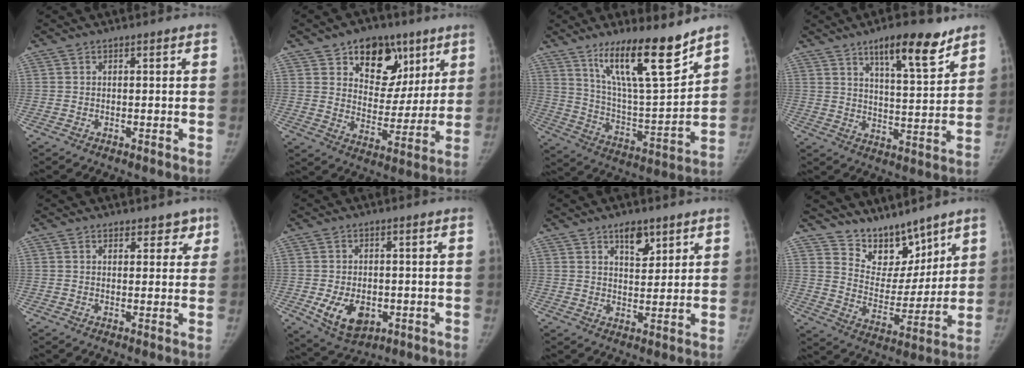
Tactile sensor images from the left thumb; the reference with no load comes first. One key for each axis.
{"total": 14.7, "fx": 8.1, "fy": 10.0, "fz": 7.1, "tx": -0.051, "ty": -0.033, "tz": 0.128}
{"total": 18.0, "fx": 12.5, "fy": 3.4, "fz": 12.5, "tx": -0.182, "ty": -0.083, "tz": 0.223}
{"total": 12.2, "fx": 8.1, "fy": 3.2, "fz": 8.5, "tx": -0.109, "ty": -0.047, "tz": 0.127}
{"total": 3.7, "fx": 2.6, "fy": 2.3, "fz": 1.3, "tx": 0.020, "ty": -0.012, "tz": 0.034}
{"total": 8.4, "fx": -2.1, "fy": 5.7, "fz": 5.8, "tx": -0.084, "ty": -0.004, "tz": -0.021}
{"total": 5.8, "fx": 3.6, "fy": 2.9, "fz": 3.4, "tx": -0.028, "ty": -0.024, "tz": 0.059}
{"total": 11.3, "fx": 9.6, "fy": 5.4, "fz": 2.8, "tx": -0.003, "ty": -0.074, "tz": 0.181}